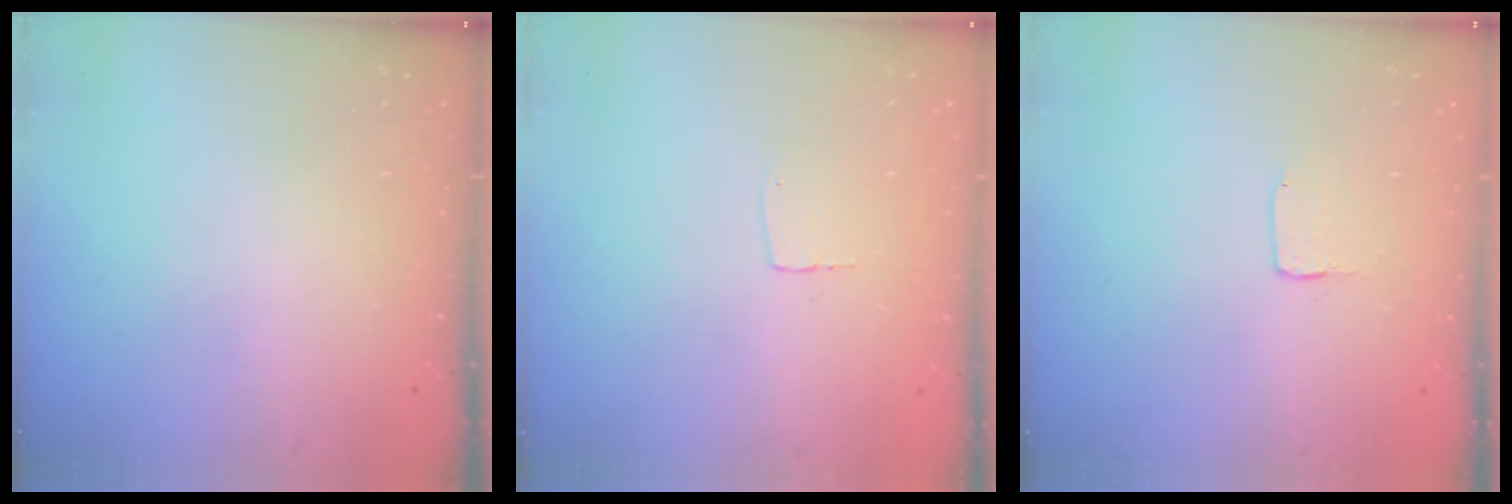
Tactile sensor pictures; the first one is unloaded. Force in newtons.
{"total": 2.6, "press": 2.6, "slide": 0.1}
{"total": 1.0, "press": 1.0, "slide": 0.1}